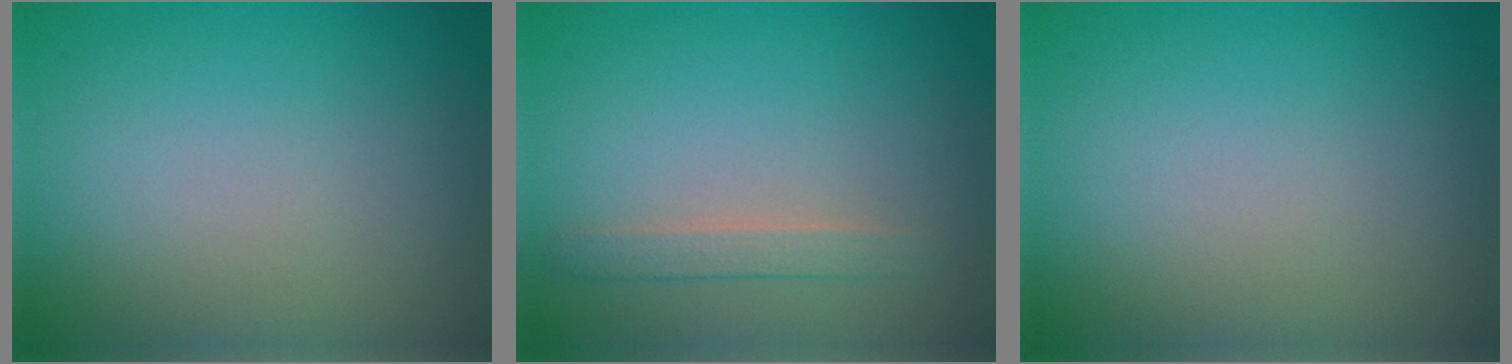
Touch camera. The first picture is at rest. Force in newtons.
{"total": 1.5, "press": 1.5, "slide": 0.1}
{"total": 0.0}